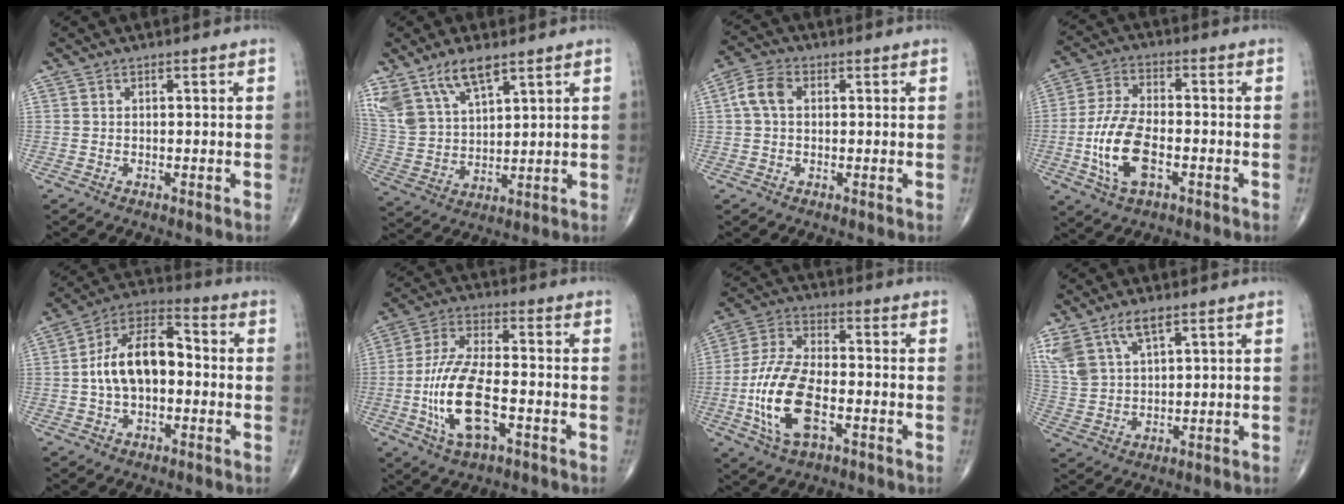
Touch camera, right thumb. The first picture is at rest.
{"total": 12.4, "force": [8.4, 5.2, 7.4], "torque": [-0.137, -0.027, 0.180]}
{"total": 5.2, "force": [0.8, 3.5, 3.7], "torque": [-0.078, 0.016, 0.009]}
{"total": 11.8, "force": [-3.2, 5.7, 9.8], "torque": [-0.205, 0.014, -0.061]}
{"total": 13.3, "force": [-0.6, 7.8, 10.8], "torque": [-0.180, 0.040, -0.022]}
{"total": 14.0, "force": [-3.8, 5.6, 12.3], "torque": [-0.255, 0.018, -0.070]}
{"total": 14.7, "force": [-4.1, 7.0, 12.3], "torque": [-0.259, 0.019, -0.078]}
{"total": 9.4, "force": [5.9, 4.1, 6.0], "torque": [-0.126, -0.011, 0.128]}